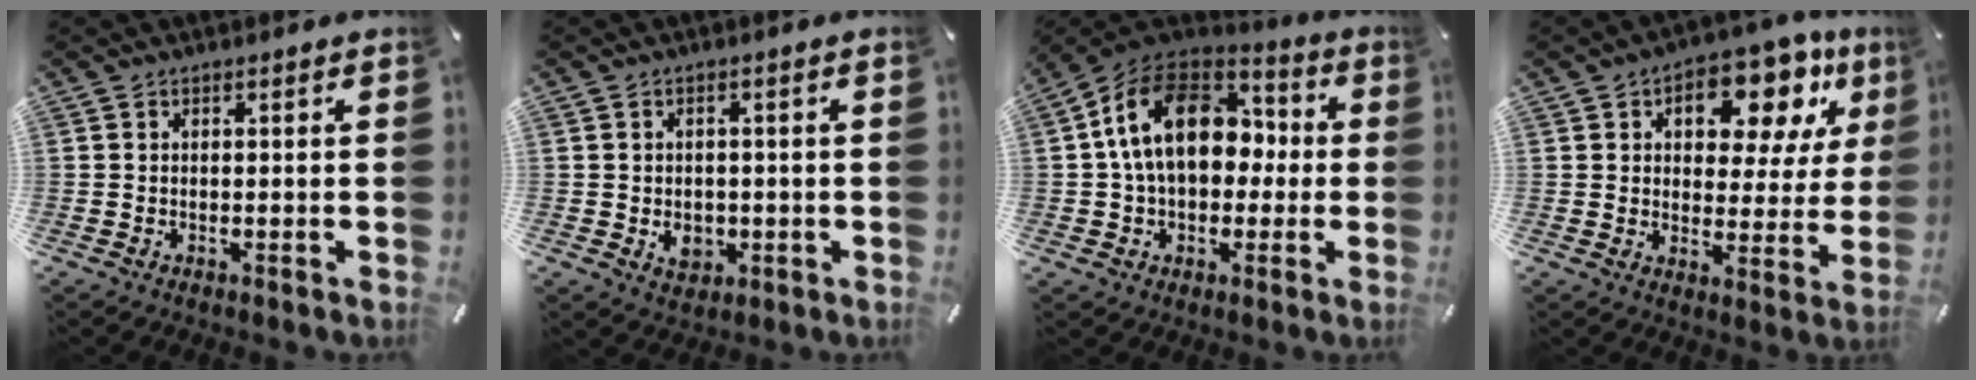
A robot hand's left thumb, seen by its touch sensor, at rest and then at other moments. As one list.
[{"total": 4.6, "force": [-0.9, 3.8, 2.4], "torque": [-0.032, -0.004, -0.018]}, {"total": 18.7, "force": [2.2, 13.6, 12.6], "torque": [-0.235, 0.013, 0.035]}, {"total": 14.3, "force": [8.5, 7.8, 8.4], "torque": [-0.115, -0.052, 0.144]}]